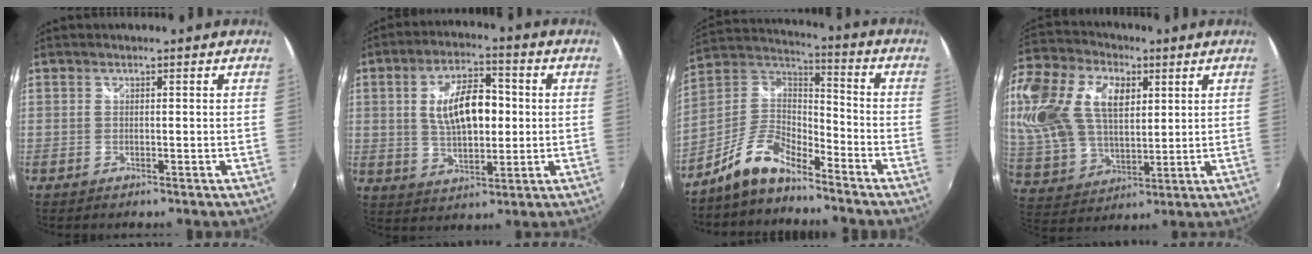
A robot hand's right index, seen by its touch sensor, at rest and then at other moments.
{"total": 11.8, "force": [1.0, 5.7, 10.3], "torque": [-0.186, 0.012, 0.023]}
{"total": 10.8, "force": [-8.4, 3.5, 5.9], "torque": [-0.139, 0.024, -0.169]}
{"total": 28.1, "force": [9.0, 18.0, 19.6], "torque": [-0.461, 0.061, 0.171]}